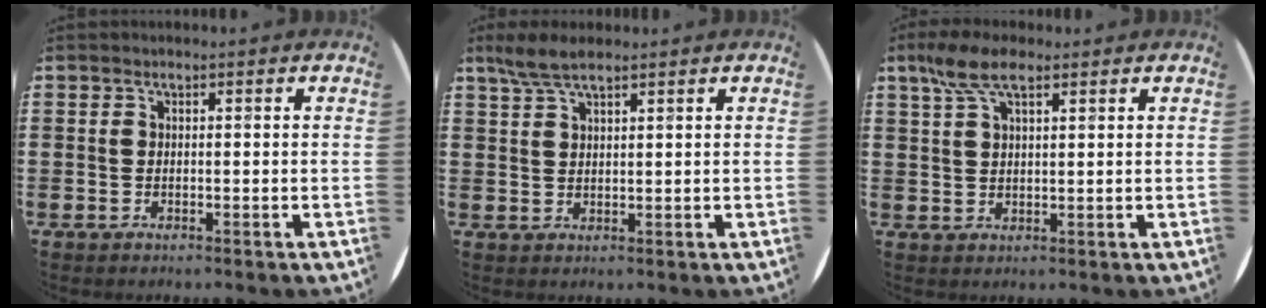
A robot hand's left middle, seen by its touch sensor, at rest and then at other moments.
{"total": 3.9, "force": [3.0, 0.9, 2.3], "torque": [-0.053, 0.002, 0.055]}
{"total": 5.8, "force": [3.4, 2.3, 4.2], "torque": [-0.091, 0.009, 0.060]}